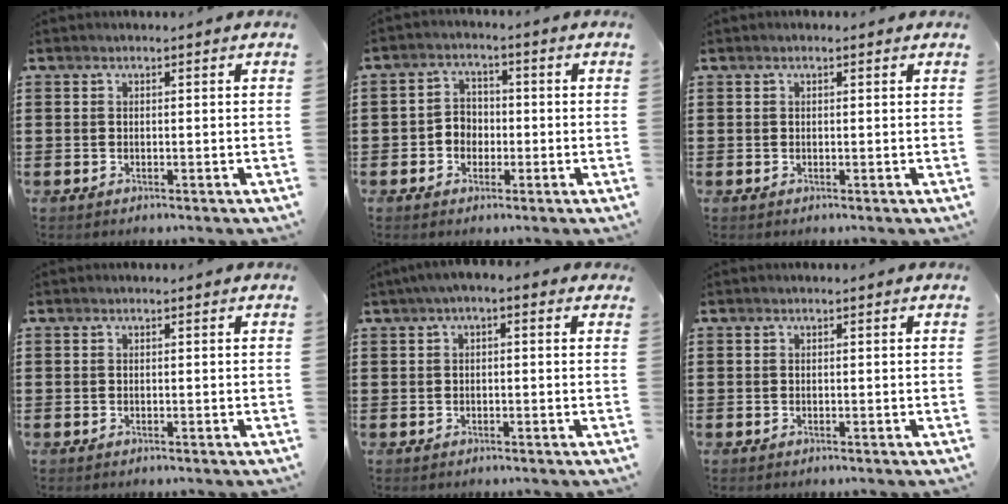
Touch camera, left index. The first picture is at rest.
{"total": 3.3, "force": [-1.3, 2.8, 1.1], "torque": [-0.032, 0.009, -0.029]}
{"total": 0.0}
{"total": 0.0}
{"total": 1.7, "force": [-0.4, 0.7, 1.5], "torque": [-0.035, 0.001, -0.012]}
{"total": 0.0}